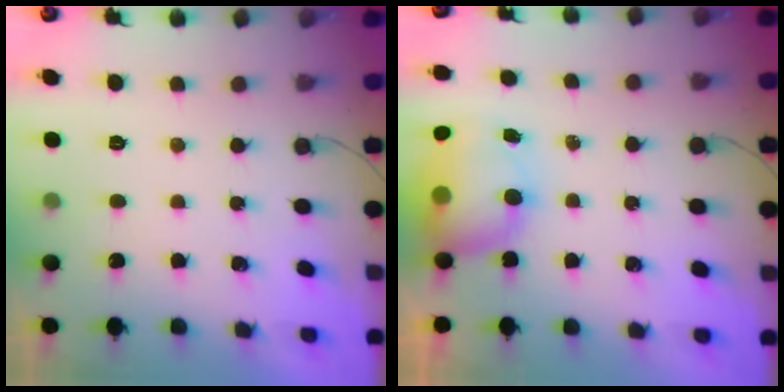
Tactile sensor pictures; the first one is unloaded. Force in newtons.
{"total": 7.6, "press": 7.4, "slide": 1.8}